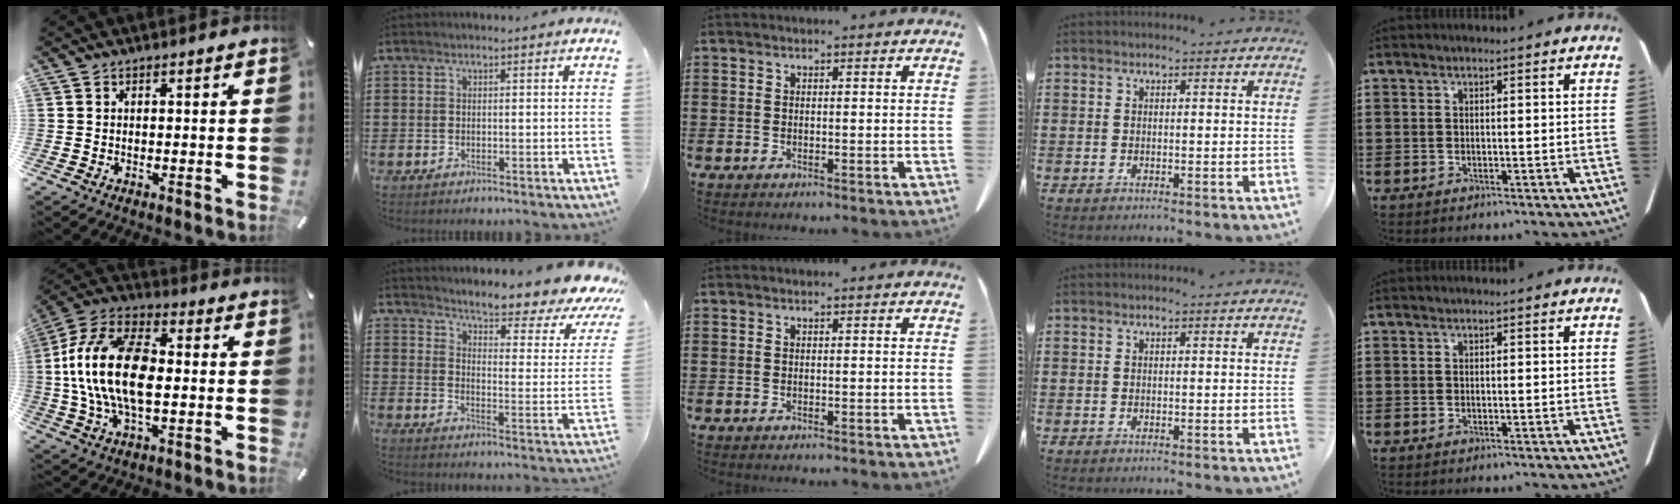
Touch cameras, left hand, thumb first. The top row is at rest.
{"thumb": {"total": 17.4, "force": [-0.4, 9.7, 14.5], "torque": [-0.310, 0.003, -0.010]}, "index": {"total": 5.6, "force": [5.0, -0.1, 2.6], "torque": [-0.051, -0.048, 0.074]}}